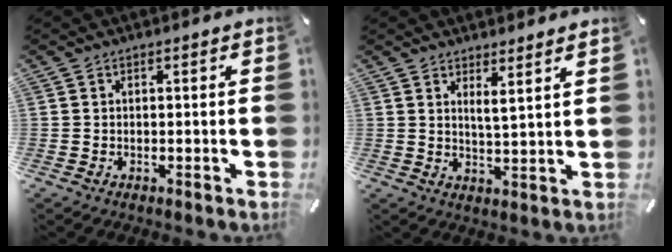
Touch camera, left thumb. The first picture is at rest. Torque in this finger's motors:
{"motor_torque": [0.12, -0.11, 0.16, -0.01, 0.00]}